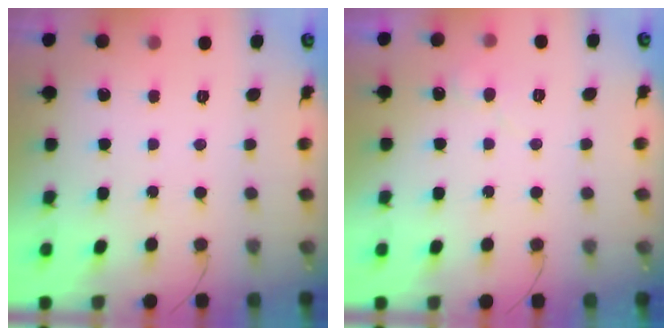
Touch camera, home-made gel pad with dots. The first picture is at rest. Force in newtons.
{"total": 4.5, "press": 4.5, "slide": 0.5}